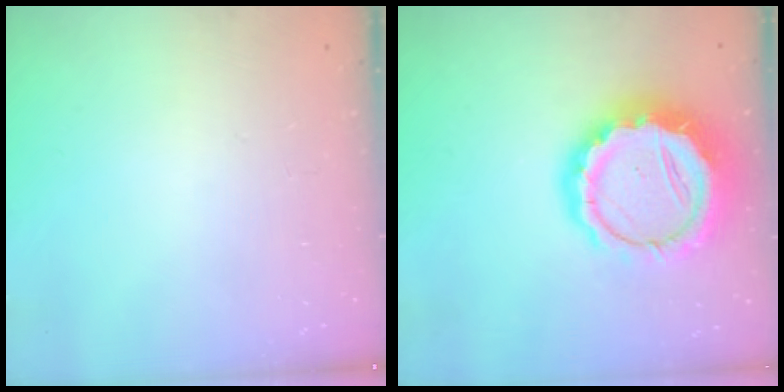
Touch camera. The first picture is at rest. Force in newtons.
{"total": 17.2, "press": 16.9, "slide": 3.3}